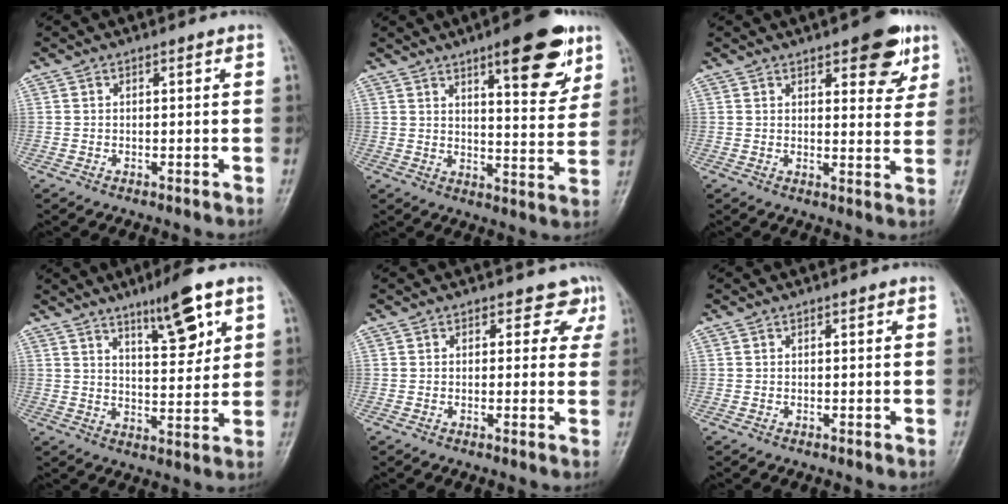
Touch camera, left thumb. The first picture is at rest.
{"total": 14.1, "force": [8.1, 4.2, 10.8], "torque": [-0.115, -0.042, 0.111]}
{"total": 9.1, "force": [5.2, 3.7, 6.5], "torque": [-0.054, -0.023, 0.063]}
{"total": 9.8, "force": [5.6, 2.4, 7.7], "torque": [-0.109, -0.034, 0.091]}
{"total": 3.5, "force": [2.0, 2.7, 1.1], "torque": [0.024, -0.007, 0.009]}
{"total": 0.0}